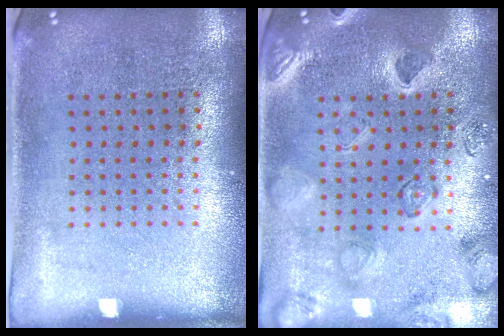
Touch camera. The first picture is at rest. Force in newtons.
{"total": 2.4, "press": 2.3, "slide": 0.7}